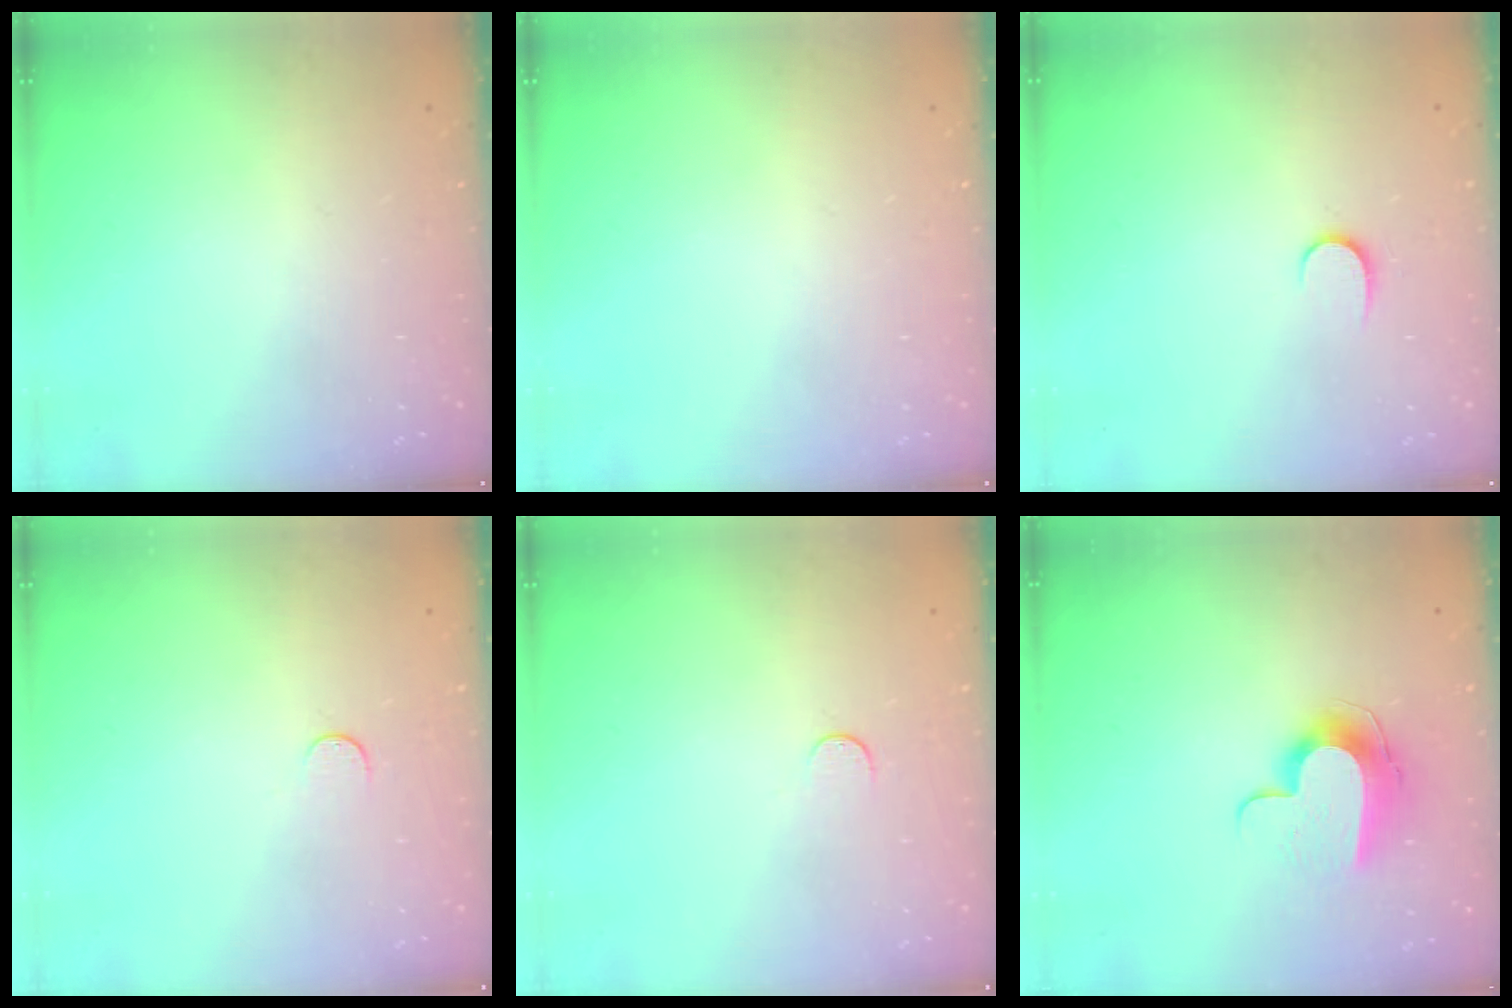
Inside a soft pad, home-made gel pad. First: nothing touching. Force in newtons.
{"total": 0.0}
{"total": 5.7, "press": 5.7, "slide": 0.5}
{"total": 3.3, "press": 3.2, "slide": 0.3}
{"total": 3.3, "press": 3.2, "slide": 0.3}
{"total": 10.4, "press": 10.4, "slide": 0.3}